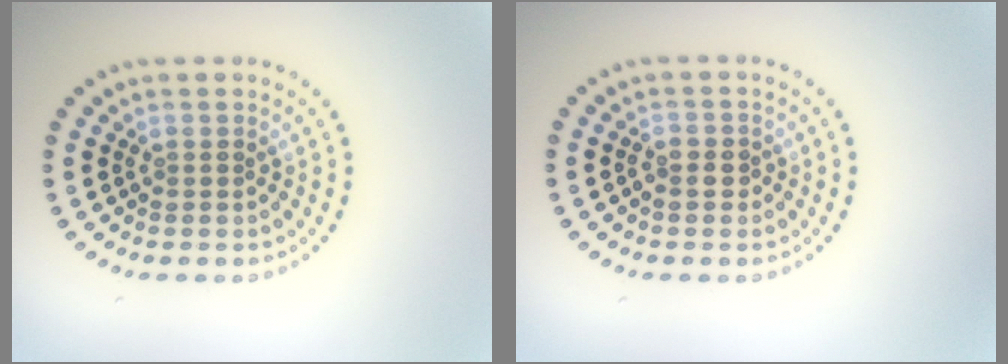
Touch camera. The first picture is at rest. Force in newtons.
{"total": 1.1, "press": 1.1, "slide": 0.3}